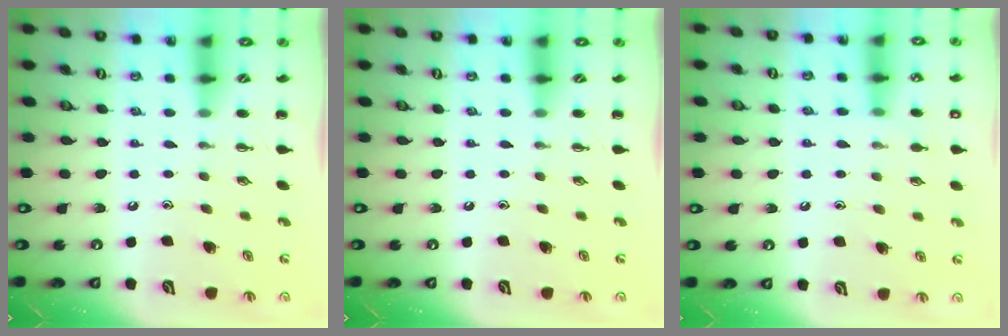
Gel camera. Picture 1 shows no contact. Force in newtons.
{"total": 0.0}
{"total": 7.2, "press": 6.7, "slide": 2.4}